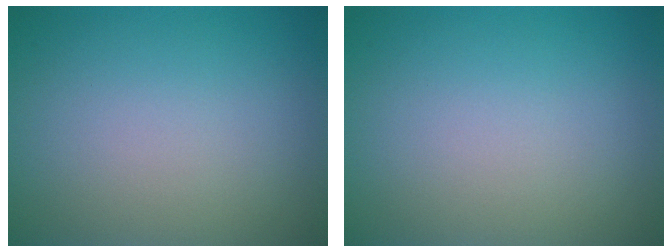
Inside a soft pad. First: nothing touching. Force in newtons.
{"total": 0.0}